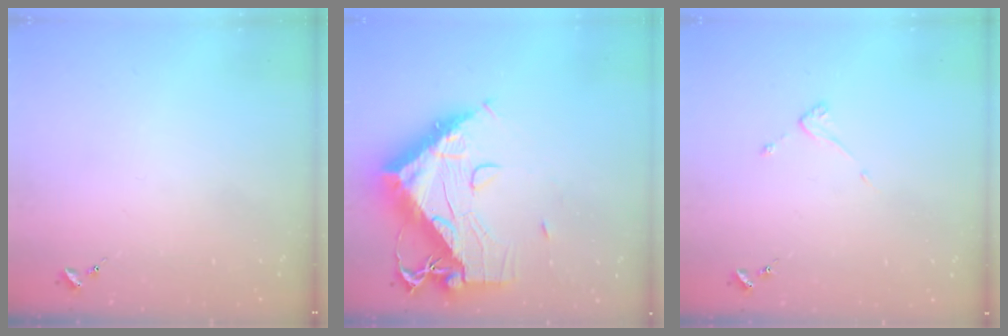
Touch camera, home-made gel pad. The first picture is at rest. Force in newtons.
{"total": 18.2, "press": 18.1, "slide": 1.9}
{"total": 3.6, "press": 3.6, "slide": 0.3}